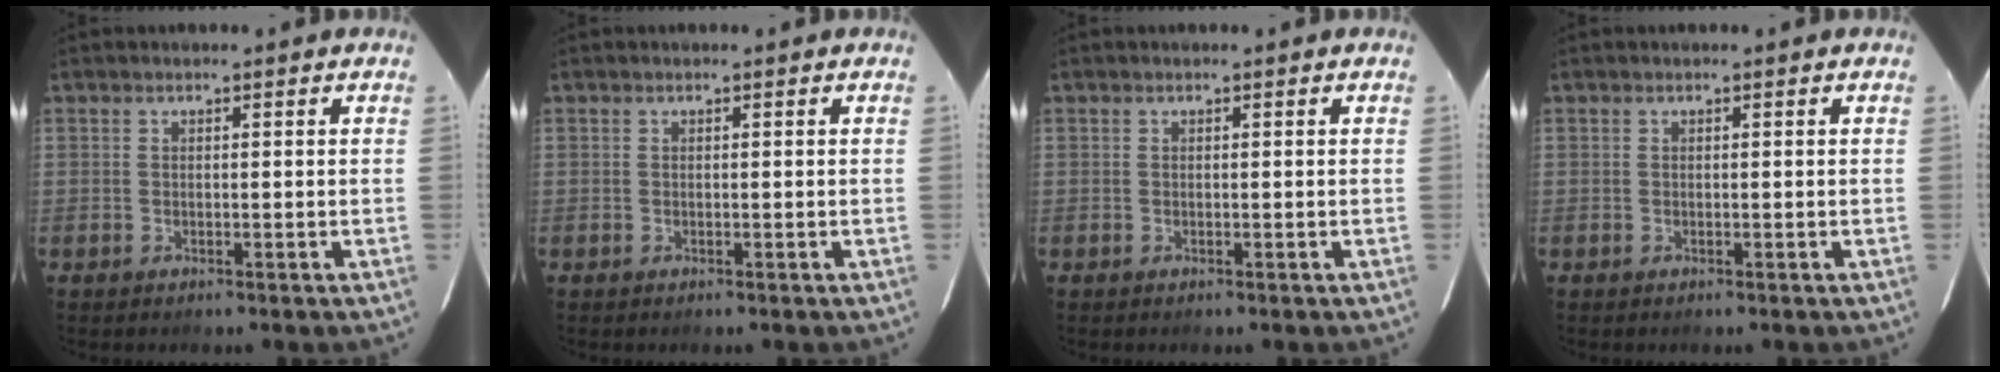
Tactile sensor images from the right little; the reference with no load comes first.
{"total": 0.0}
{"total": 0.0}
{"total": 0.0}